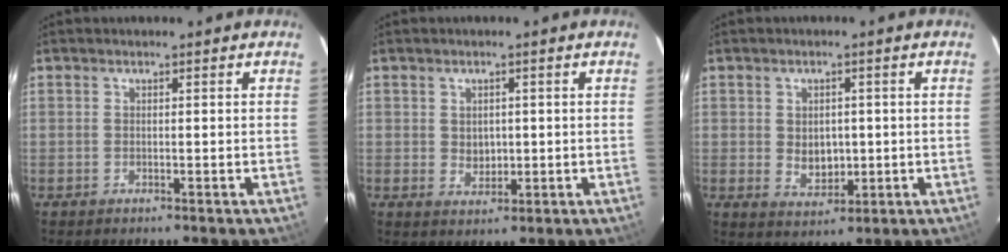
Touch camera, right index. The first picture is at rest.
{"total": 2.3, "force": [0.1, 2.0, 1.1], "torque": [-0.016, 0.000, 0.005]}
{"total": 5.2, "force": [-0.1, 4.0, 3.3], "torque": [-0.057, -0.006, 0.009]}